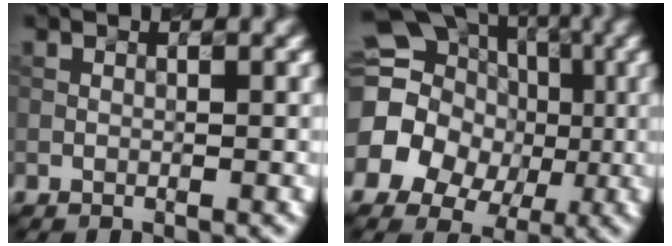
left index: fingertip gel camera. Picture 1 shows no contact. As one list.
[{"total": 17.7, "force": [1.6, 16.1, 7.2], "torque": [-0.182, 0.020, -0.003]}]